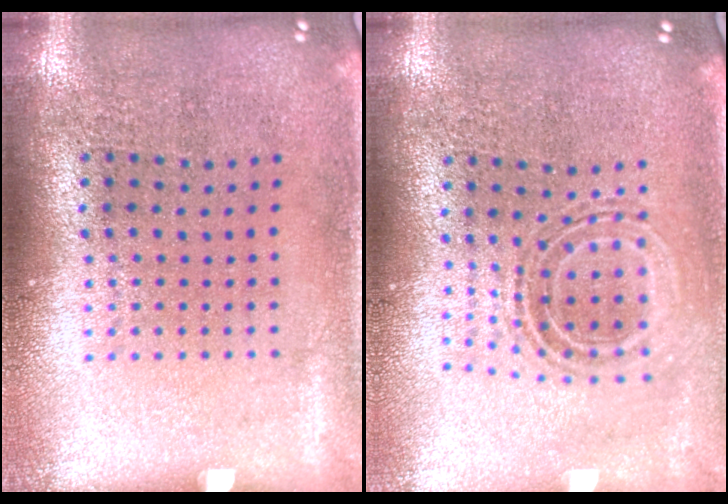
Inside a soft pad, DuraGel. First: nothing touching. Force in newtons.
{"total": 0.8, "press": 0.8, "slide": 0.3}